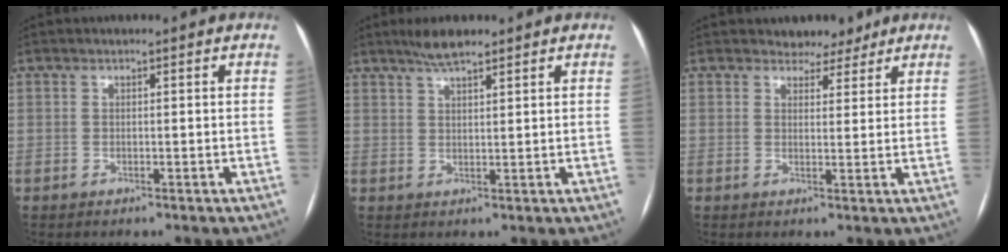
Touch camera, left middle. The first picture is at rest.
{"total": 4.1, "force": [3.3, 0.6, 2.3], "torque": [-0.048, 0.008, 0.062]}
{"total": 3.8, "force": [3.2, 2.0, 0.3], "torque": [-0.001, 0.000, 0.041]}